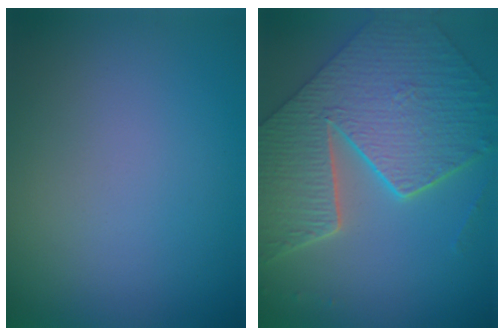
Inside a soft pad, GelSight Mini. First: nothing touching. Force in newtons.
{"total": 9.2, "press": 6.7, "slide": 6.3}